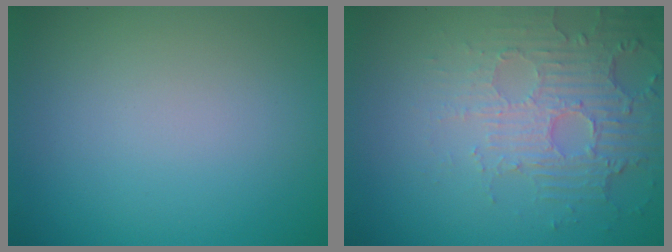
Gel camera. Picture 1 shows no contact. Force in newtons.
{"total": 4.6, "press": 3.4, "slide": 3.2}